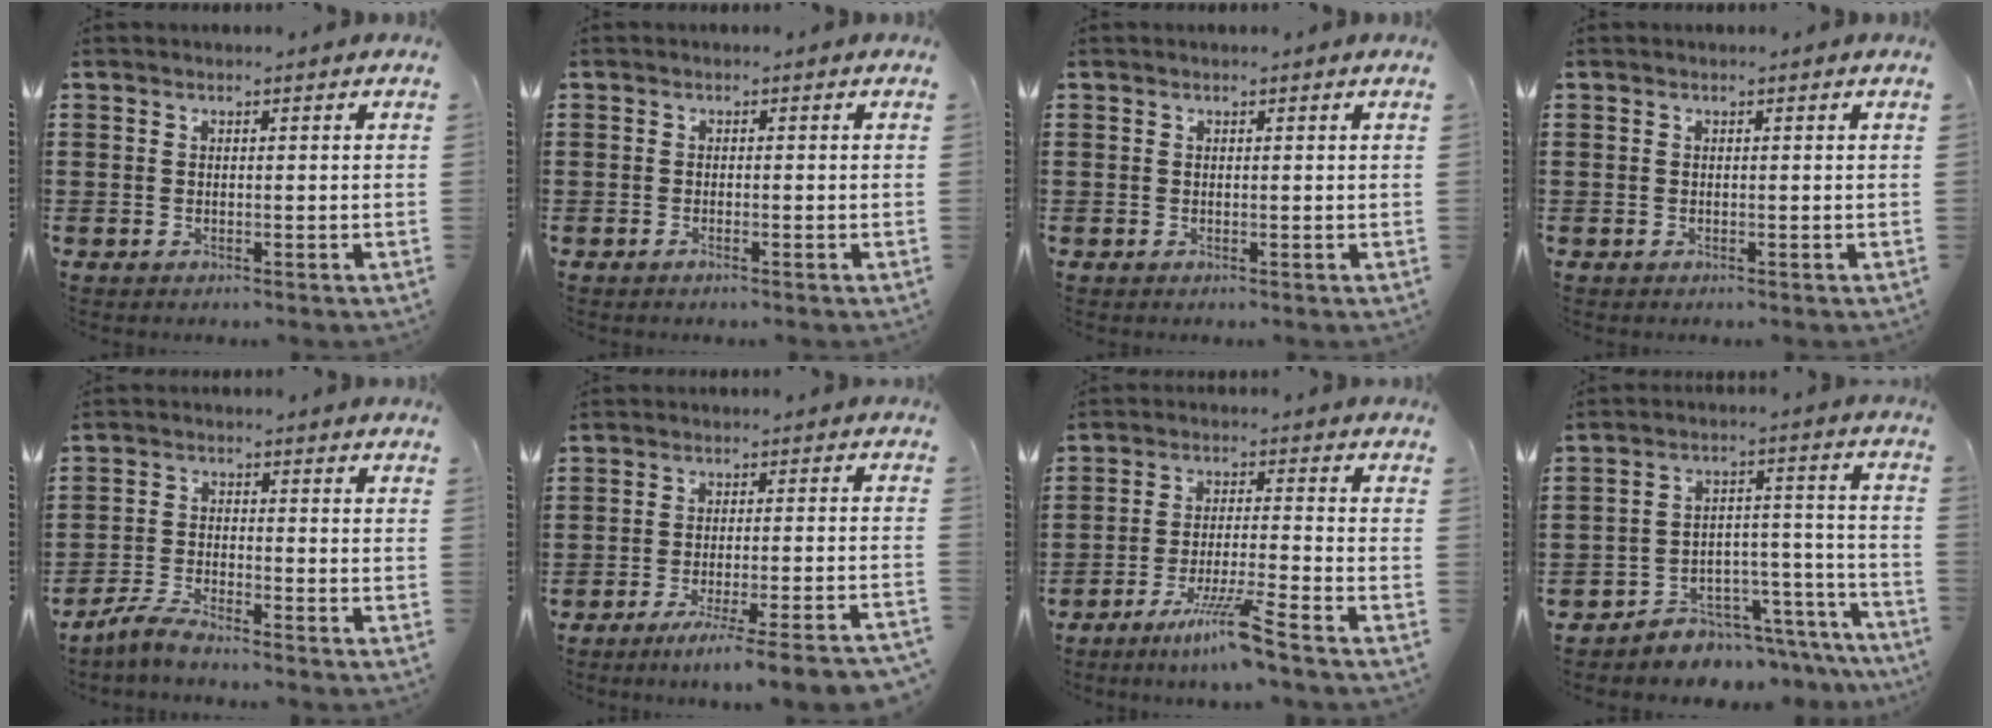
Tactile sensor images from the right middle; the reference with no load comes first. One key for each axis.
{"total": 0.7, "fx": -0.5, "fy": 0.0, "fz": 0.5, "tx": -0.011, "ty": -0.004, "tz": -0.009}
{"total": 0.0}
{"total": 0.0}
{"total": 4.2, "fx": -3.9, "fy": 0.3, "fz": 1.6, "tx": -0.049, "ty": -0.005, "tz": -0.082}
{"total": 5.9, "fx": -5.0, "fy": -0.9, "fz": 3.1, "tx": -0.045, "ty": -0.013, "tz": -0.092}
{"total": 7.1, "fx": -5.4, "fy": -0.3, "fz": 4.7, "tx": -0.093, "ty": -0.013, "tz": -0.101}
{"total": 5.2, "fx": -4.9, "fy": 1.8, "fz": 0.1, "tx": -0.007, "ty": 0.012, "tz": -0.098}